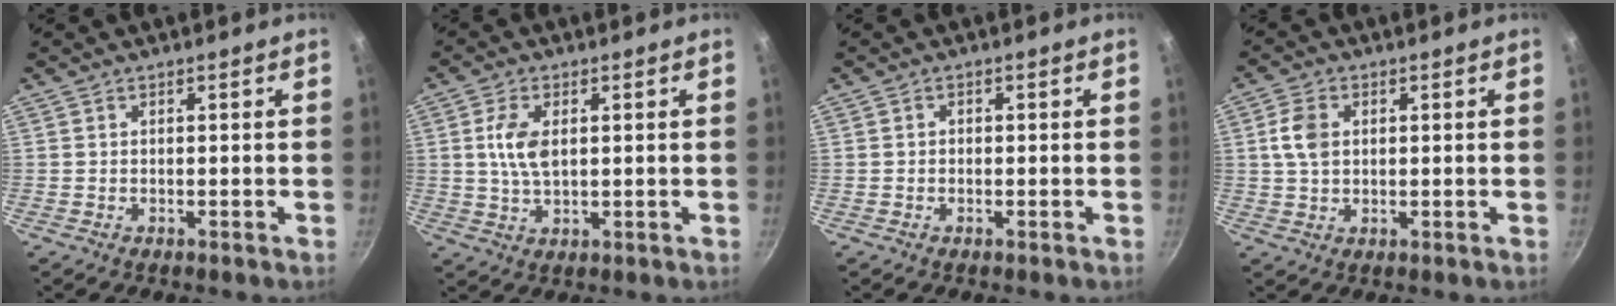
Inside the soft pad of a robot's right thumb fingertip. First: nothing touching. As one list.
[{"total": 6.3, "force": [1.1, 3.4, 5.2], "torque": [-0.097, -0.001, 0.023]}, {"total": 0.6, "force": [-0.2, 0.6, 0.2], "torque": [-0.002, 0.002, -0.005]}, {"total": 5.5, "force": [1.1, 3.9, 3.7], "torque": [-0.064, 0.002, 0.017]}]